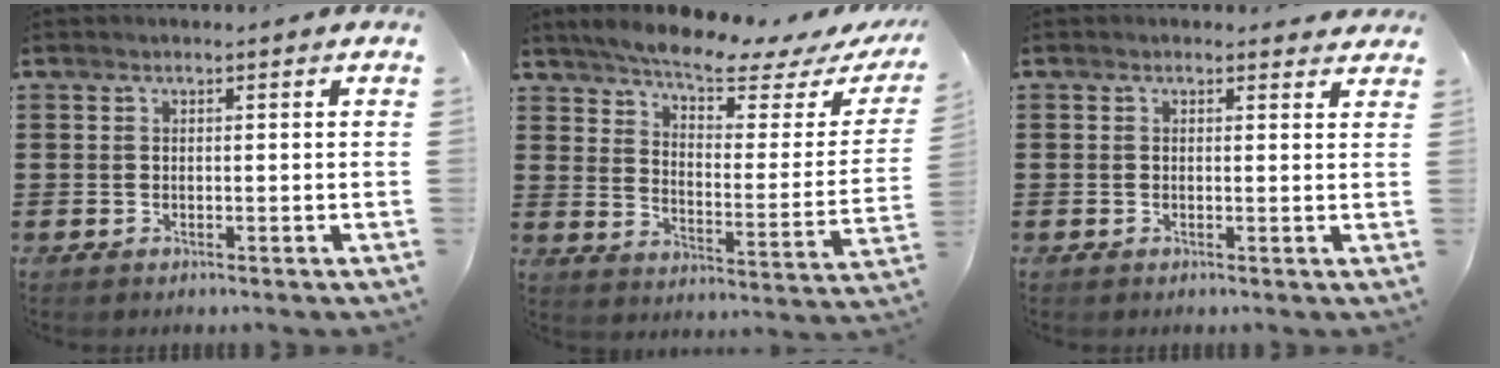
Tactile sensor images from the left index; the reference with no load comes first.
{"total": 6.5, "force": [5.6, 0.2, 3.3], "torque": [-0.077, -0.044, 0.089]}
{"total": 0.7, "force": [0.4, 0.6, 0.1], "torque": [-0.006, 0.004, 0.008]}